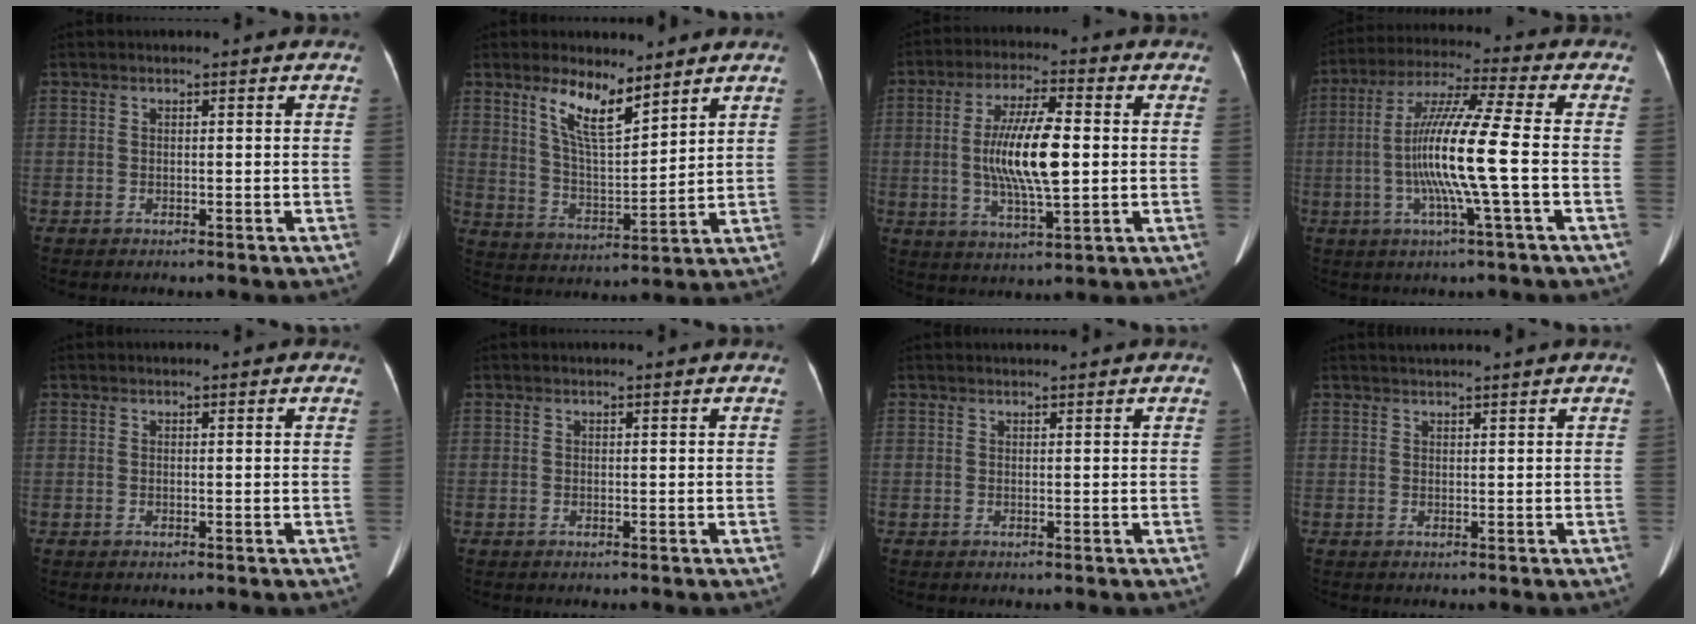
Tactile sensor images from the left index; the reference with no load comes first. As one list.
[{"total": 8.6, "force": [5.8, 2.2, 6.0], "torque": [-0.117, -0.012, 0.115]}, {"total": 11.5, "force": [-0.1, 2.4, 11.3], "torque": [-0.215, -0.007, -0.002]}, {"total": 13.1, "force": [-1.9, -0.8, 12.9], "torque": [-0.248, 0.001, -0.045]}, {"total": 1.1, "force": [0.9, 0.3, 0.5], "torque": [-0.008, 0.005, 0.007]}, {"total": 1.1, "force": [1.0, -0.1, 0.4], "torque": [-0.008, 0.013, 0.015]}, {"total": 2.2, "force": [2.1, -0.1, 0.5], "torque": [-0.006, 0.021, 0.033]}, {"total": 4.4, "force": [3.9, -0.7, 1.8], "torque": [-0.021, 0.027, 0.053]}]